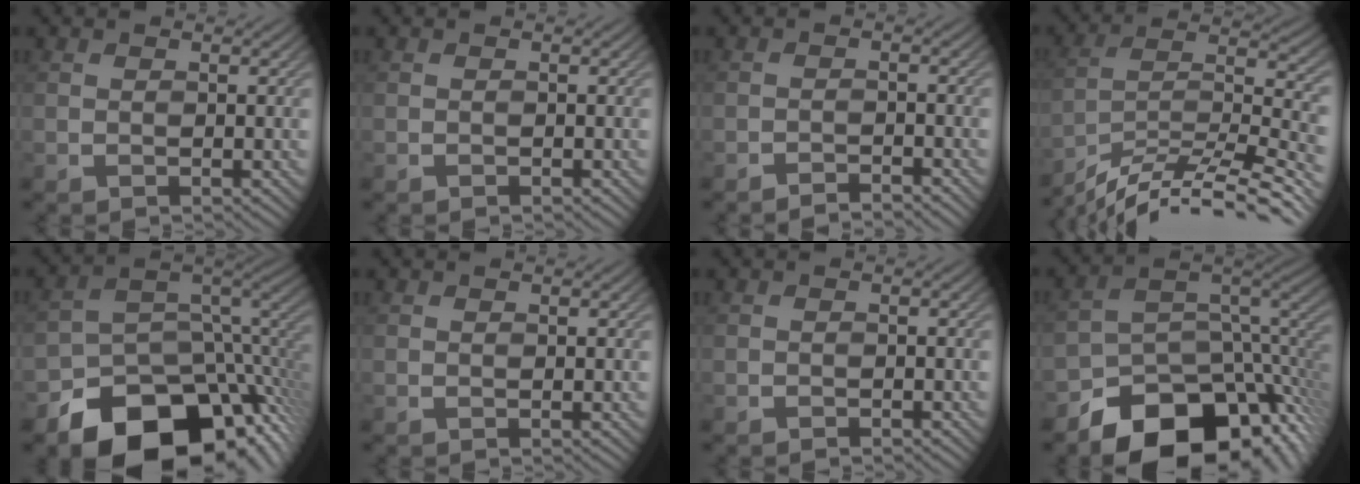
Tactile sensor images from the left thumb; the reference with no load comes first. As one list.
[{"total": 0.0}, {"total": 1.8, "force": [-1.8, 0.0, 0.4], "torque": [-0.002, 0.005, -0.033]}, {"total": 13.2, "force": [-10.7, 2.8, 7.2], "torque": [-0.129, 0.005, -0.189]}, {"total": 17.0, "force": [-10.3, 10.0, 9.1], "torque": [-0.165, -0.056, -0.142]}, {"total": 0.0}, {"total": 0.6, "force": [-0.5, 0.1, 0.1], "torque": [0.001, -0.001, -0.010]}, {"total": 15.9, "force": [-10.4, 8.5, 8.5], "torque": [-0.158, -0.036, -0.154]}]